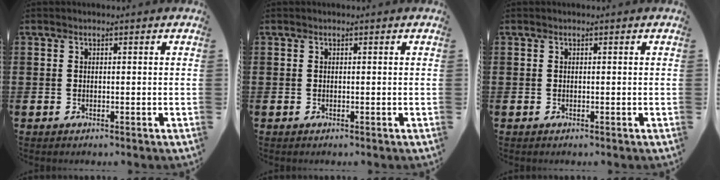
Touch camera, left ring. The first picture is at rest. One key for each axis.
{"total": 0.0}
{"total": 0.0}